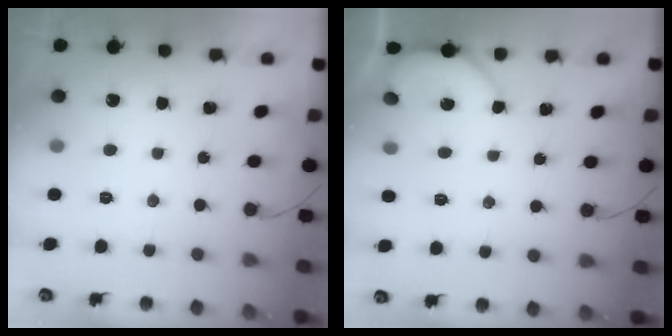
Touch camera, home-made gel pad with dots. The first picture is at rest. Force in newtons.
{"total": 2.4, "press": 2.3, "slide": 0.3}